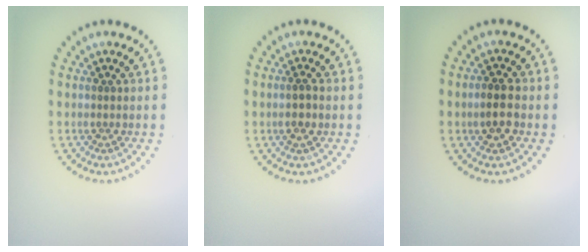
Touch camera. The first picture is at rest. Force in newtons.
{"total": 1.1, "press": 1.0, "slide": 0.4}
{"total": 2.5, "press": 2.5, "slide": 0.2}